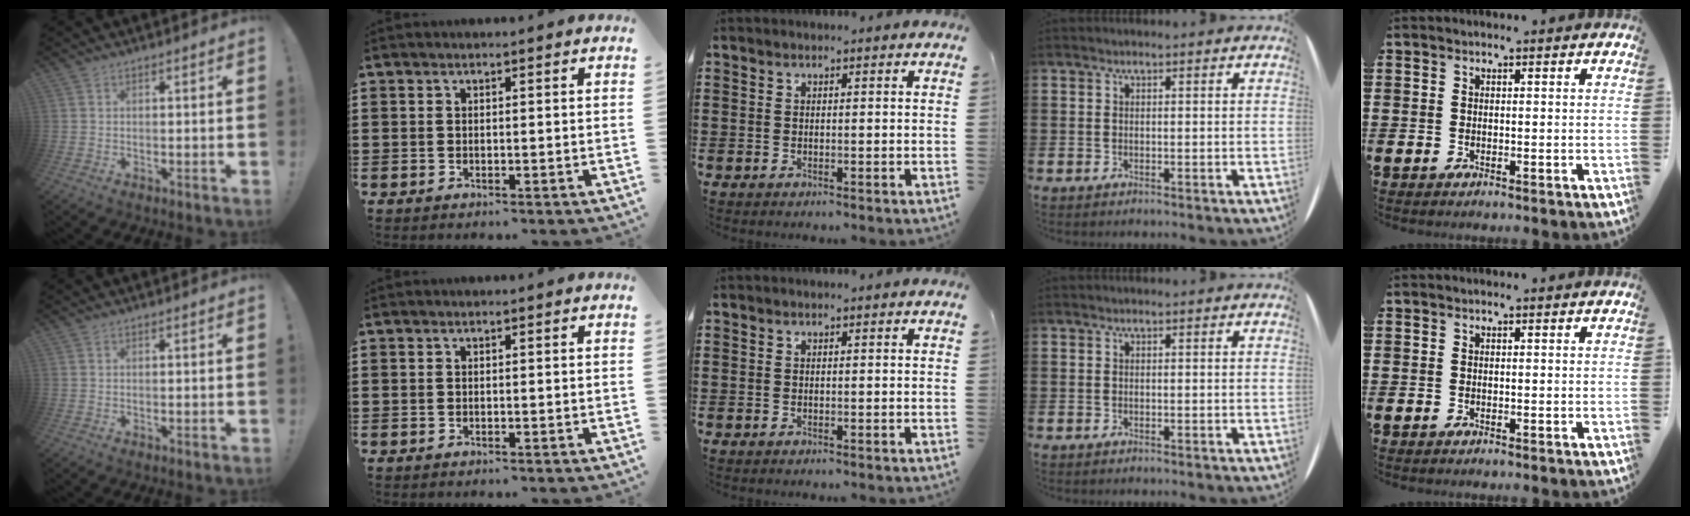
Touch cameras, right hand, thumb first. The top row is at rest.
{}